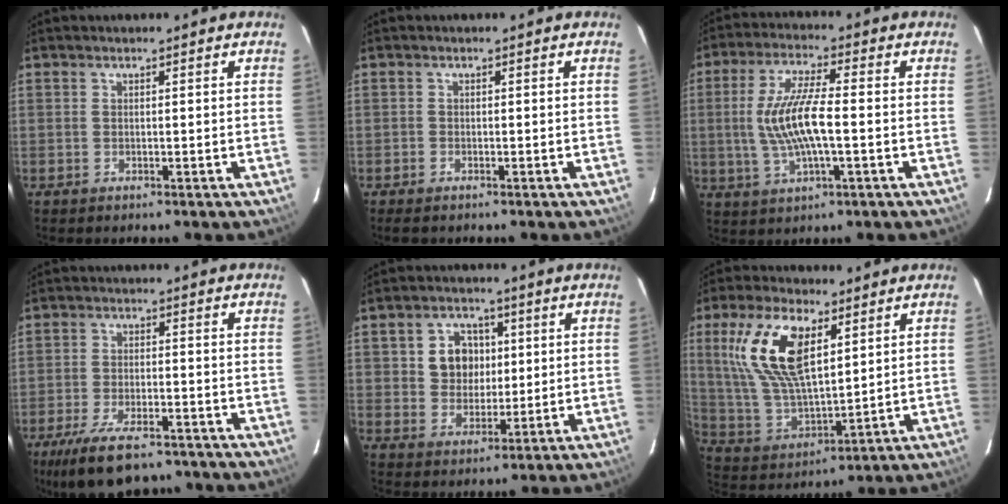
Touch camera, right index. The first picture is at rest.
{"total": 1.4, "force": [-1.2, 0.5, 0.5], "torque": [-0.013, -0.004, -0.022]}
{"total": 10.9, "force": [-0.9, 2.6, 10.6], "torque": [-0.210, -0.001, -0.015]}
{"total": 13.8, "force": [-10.3, 5.1, 7.7], "torque": [-0.167, -0.027, -0.171]}
{"total": 7.7, "force": [1.5, 6.8, 3.3], "torque": [-0.069, 0.023, 0.035]}
{"total": 17.2, "force": [7.0, 7.4, 13.8], "torque": [-0.279, 0.011, 0.148]}